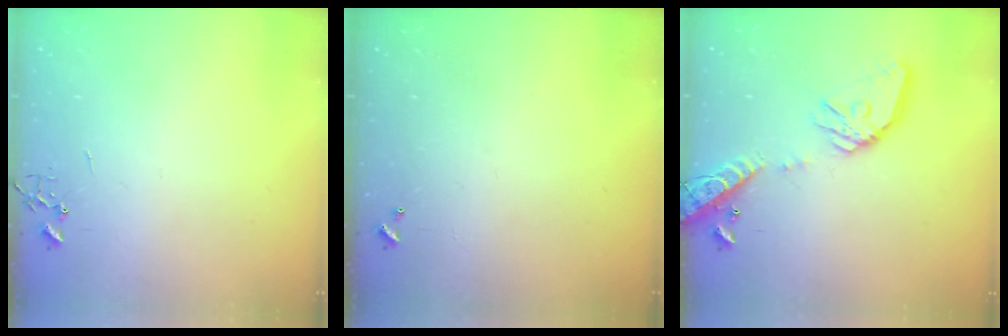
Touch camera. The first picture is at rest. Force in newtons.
{"total": 0.0}
{"total": 17.0, "press": 16.8, "slide": 2.6}